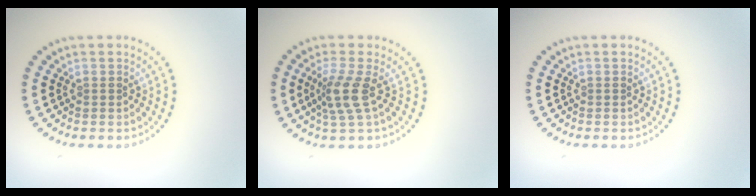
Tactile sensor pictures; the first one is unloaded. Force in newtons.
{"total": 2.9, "press": 2.2, "slide": 1.9}
{"total": 0.0}